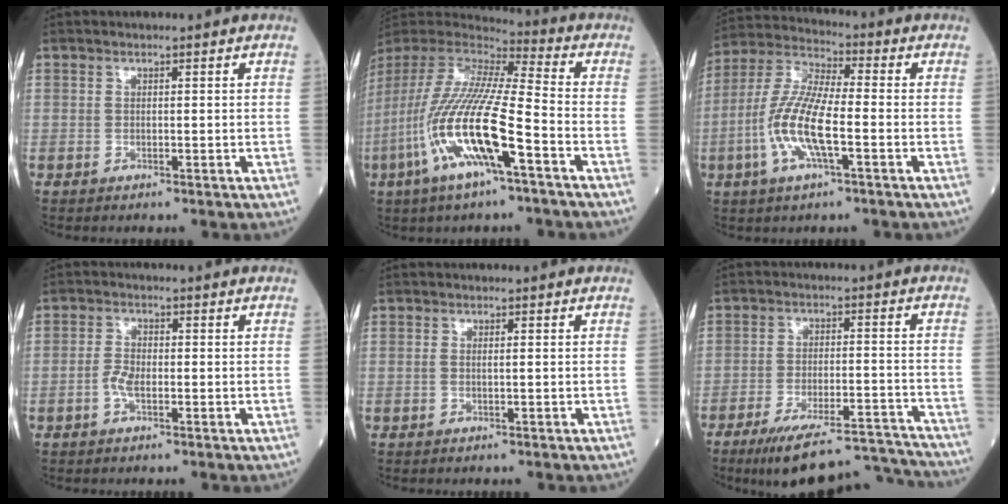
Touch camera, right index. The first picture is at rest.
{"total": 19.4, "force": [-7.5, 2.2, 17.7], "torque": [-0.396, -0.033, -0.149]}
{"total": 11.8, "force": [-3.1, 2.4, 11.2], "torque": [-0.241, 0.002, -0.063]}
{"total": 2.6, "force": [-0.9, 1.1, 2.2], "torque": [-0.047, 0.002, -0.020]}
{"total": 0.9, "force": [0.1, 0.2, 0.8], "torque": [-0.022, 0.000, 0.000]}
{"total": 17.0, "force": [-16.0, 1.3, 5.6], "torque": [-0.074, 0.013, -0.233]}